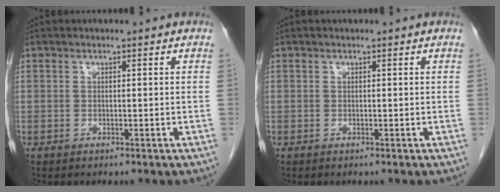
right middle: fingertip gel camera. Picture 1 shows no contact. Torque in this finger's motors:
{"motor_torque": [0.48, -0.68, 0.00, 0.00]}